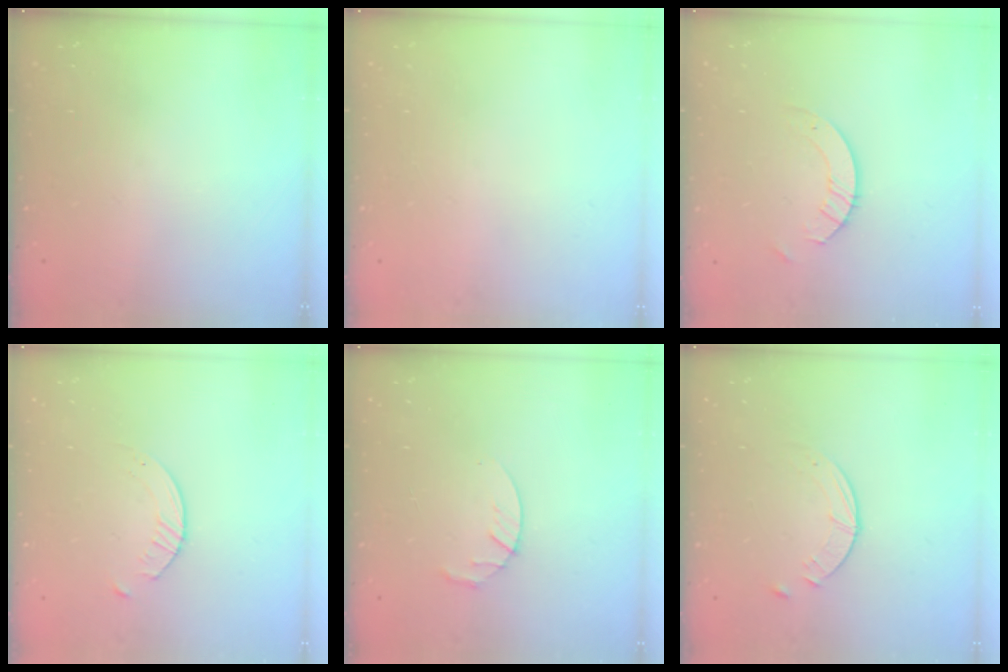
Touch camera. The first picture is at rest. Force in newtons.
{"total": 0.0}
{"total": 4.4, "press": 4.3, "slide": 0.4}
{"total": 2.8, "press": 2.7, "slide": 0.3}
{"total": 3.0, "press": 2.9, "slide": 0.5}
{"total": 3.0, "press": 3.0, "slide": 0.4}